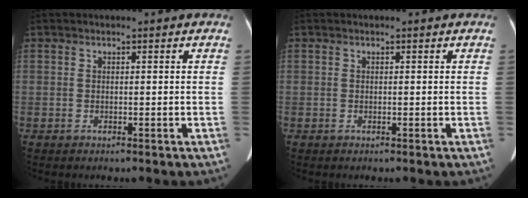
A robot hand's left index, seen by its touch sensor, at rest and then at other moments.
{"total": 0.0}